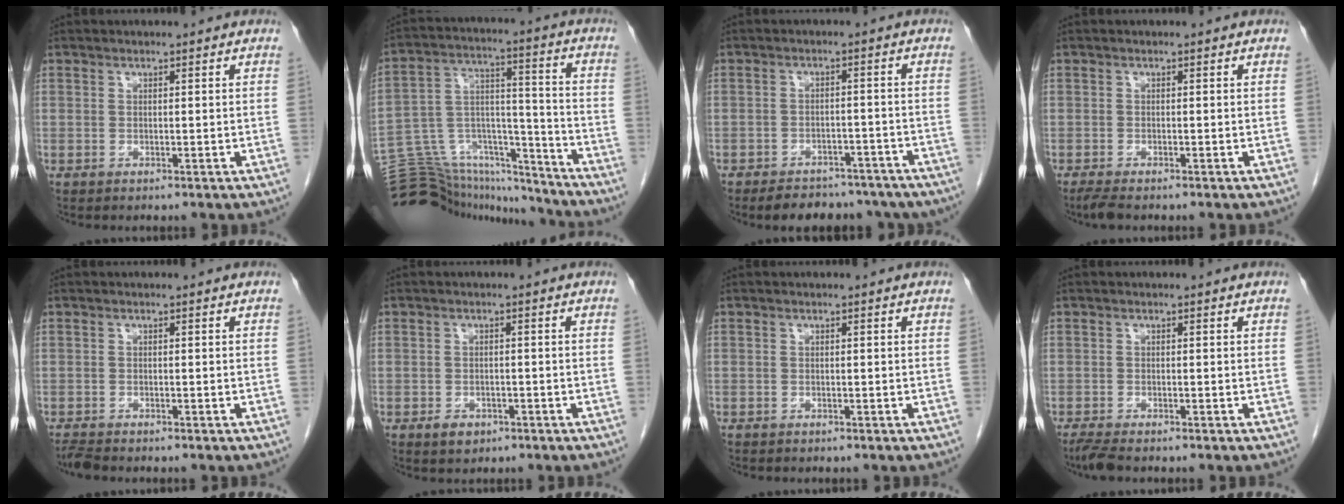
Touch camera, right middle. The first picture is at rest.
{"total": 21.7, "force": [-20.6, 5.3, 4.1], "torque": [-0.104, 0.054, -0.318]}
{"total": 13.1, "force": [-10.8, 5.7, 4.6], "torque": [-0.061, 0.009, -0.124]}
{"total": 2.0, "force": [-1.6, 0.3, 1.2], "torque": [-0.030, -0.008, -0.030]}
{"total": 1.8, "force": [-1.7, 0.1, 0.5], "torque": [-0.015, -0.009, -0.032]}
{"total": 2.5, "force": [-1.5, 1.6, 1.1], "torque": [-0.020, 0.002, -0.014]}
{"total": 0.5, "force": [-0.5, 0.2, 0.1], "torque": [-0.008, 0.002, -0.009]}
{"total": 2.6, "force": [-2.2, 0.3, 1.4], "torque": [-0.035, -0.009, -0.041]}